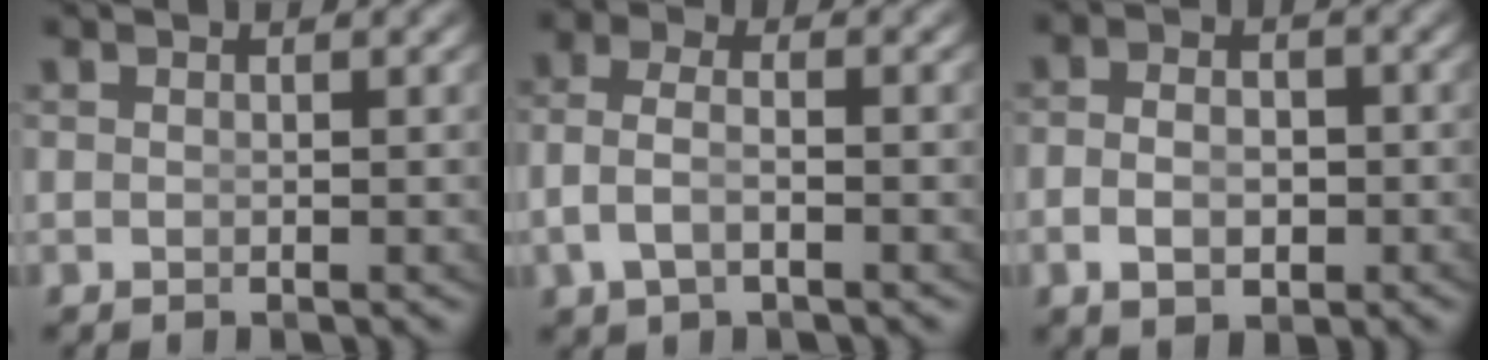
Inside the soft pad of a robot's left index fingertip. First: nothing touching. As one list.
[{"total": 3.4, "force": [-1.1, 2.0, 2.5], "torque": [-0.068, -0.018, -0.009]}, {"total": 3.5, "force": [-1.7, 1.9, 2.4], "torque": [-0.033, -0.009, -0.023]}]